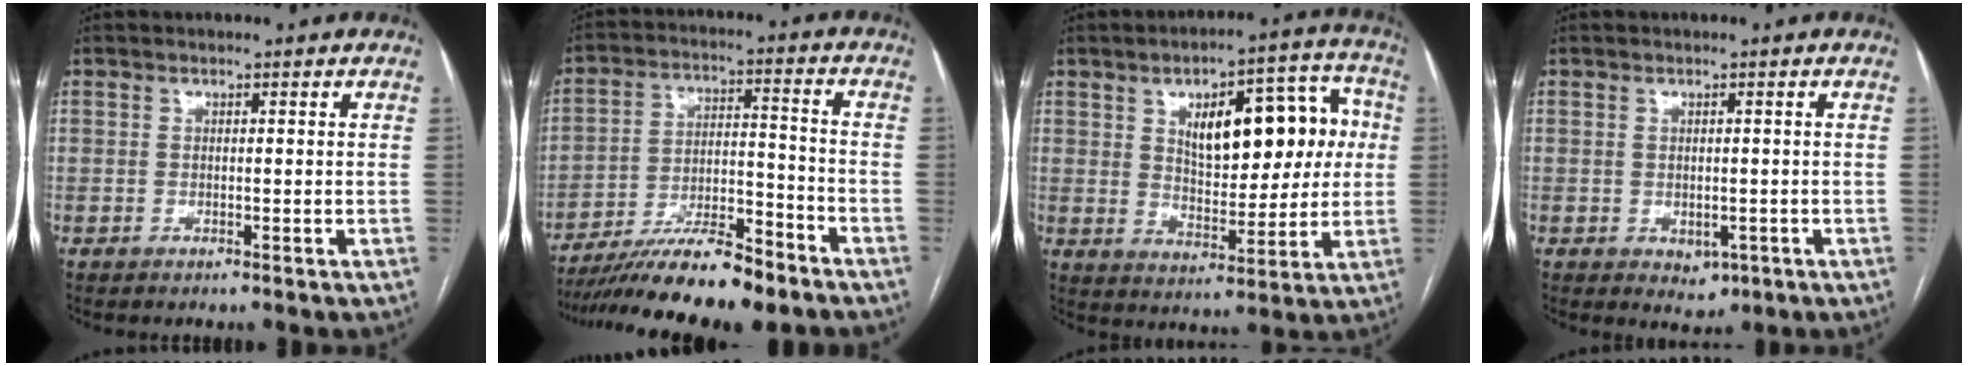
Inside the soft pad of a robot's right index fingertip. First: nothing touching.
{"total": 15.3, "force": [-12.5, 2.1, 8.5], "torque": [-0.149, -0.004, -0.215]}
{"total": 15.4, "force": [3.5, 6.8, 13.4], "torque": [-0.177, 0.037, 0.059]}
{"total": 2.7, "force": [-1.0, 1.9, 1.7], "torque": [-0.017, -0.001, -0.001]}